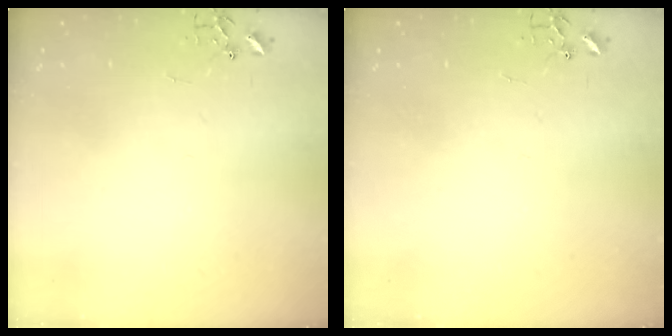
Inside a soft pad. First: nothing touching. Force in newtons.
{"total": 0.0}